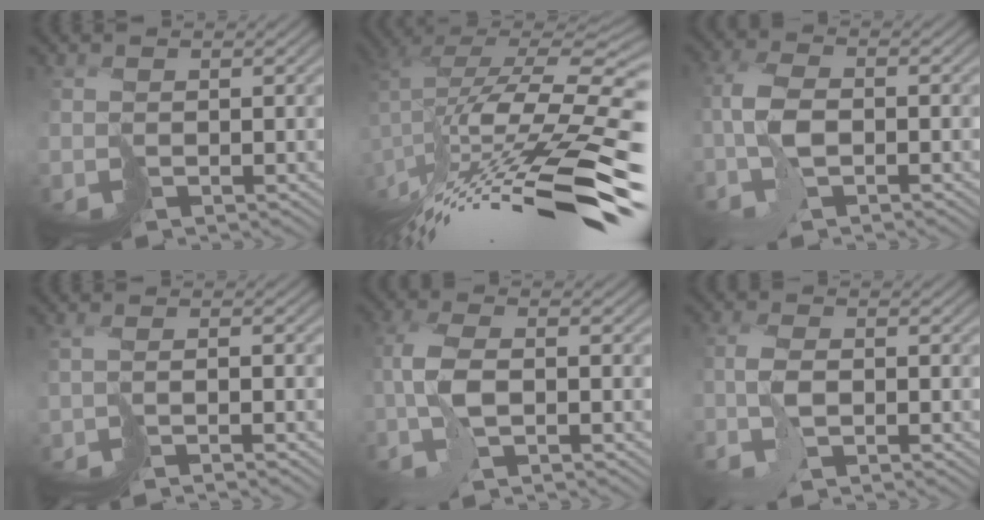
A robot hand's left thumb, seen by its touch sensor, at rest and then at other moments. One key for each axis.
{"total": 15.0, "fx": -4.1, "fy": 5.2, "fz": 13.5, "tx": -0.256, "ty": -0.001, "tz": -0.064}
{"total": 5.0, "fx": -1.5, "fy": 1.8, "fz": 4.4, "tx": -0.100, "ty": 0.008, "tz": -0.038}
{"total": 2.3, "fx": -1.7, "fy": -0.7, "fz": 1.4, "tx": -0.021, "ty": -0.001, "tz": -0.035}
{"total": 5.2, "fx": -1.3, "fy": 1.3, "fz": 4.8, "tx": -0.112, "ty": 0.009, "tz": -0.036}
{"total": 3.3, "fx": -1.5, "fy": 0.8, "fz": 2.8, "tx": -0.060, "ty": 0.005, "tz": -0.041}